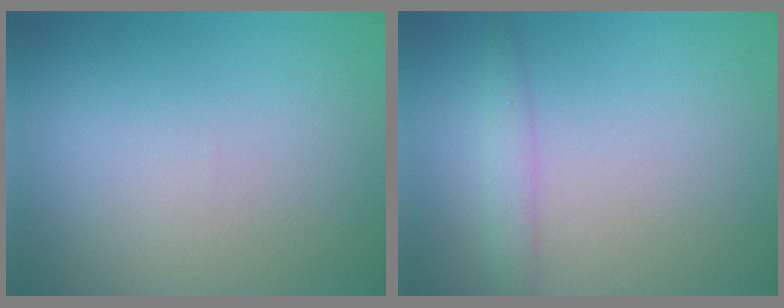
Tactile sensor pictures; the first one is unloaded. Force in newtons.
{"total": 1.7, "press": 1.7, "slide": 0.1}